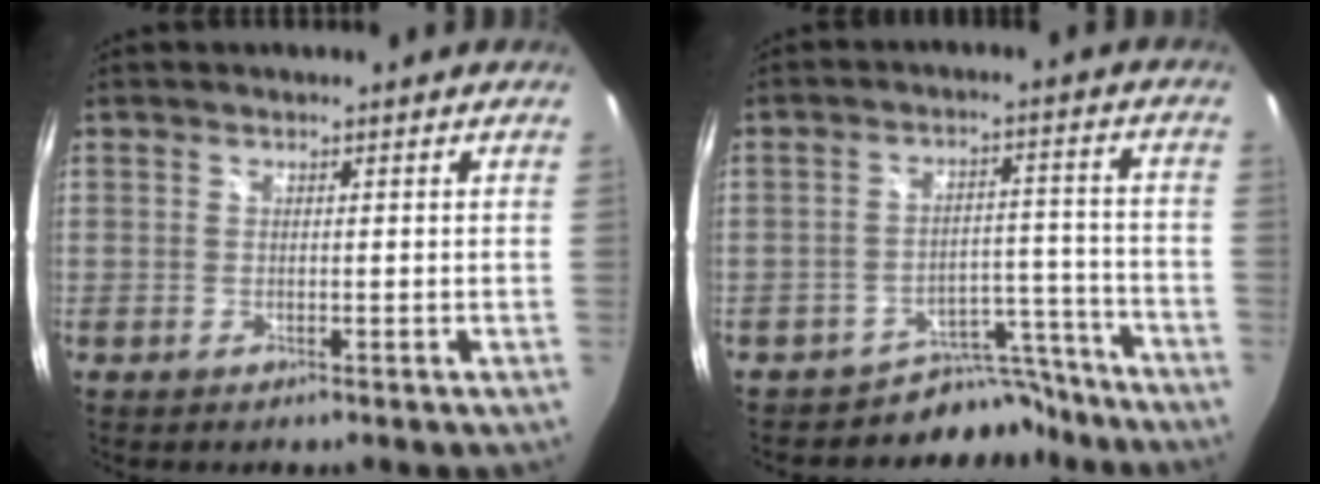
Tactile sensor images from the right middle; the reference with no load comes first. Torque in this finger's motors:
{"motor_torque": [0.01, -0.12, 0.00, -0.01]}